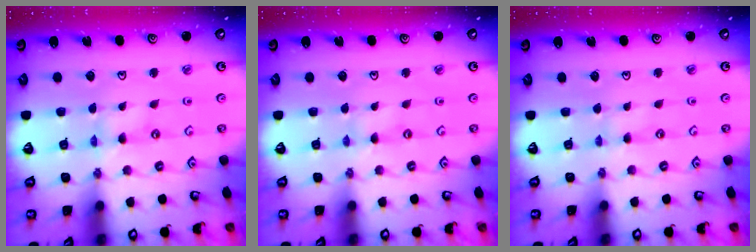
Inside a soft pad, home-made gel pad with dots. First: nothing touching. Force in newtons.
{"total": 0.0}
{"total": 1.0, "press": 0.9, "slide": 0.2}